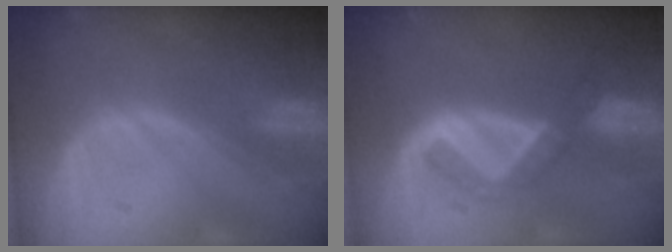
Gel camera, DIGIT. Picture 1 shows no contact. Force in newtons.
{"total": 5.2, "press": 4.4, "slide": 2.8}